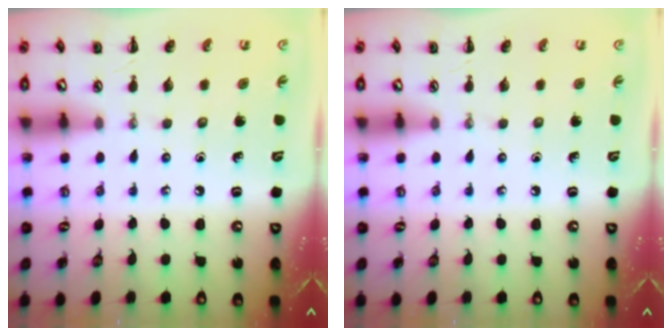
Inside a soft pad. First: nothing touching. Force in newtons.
{"total": 0.0}